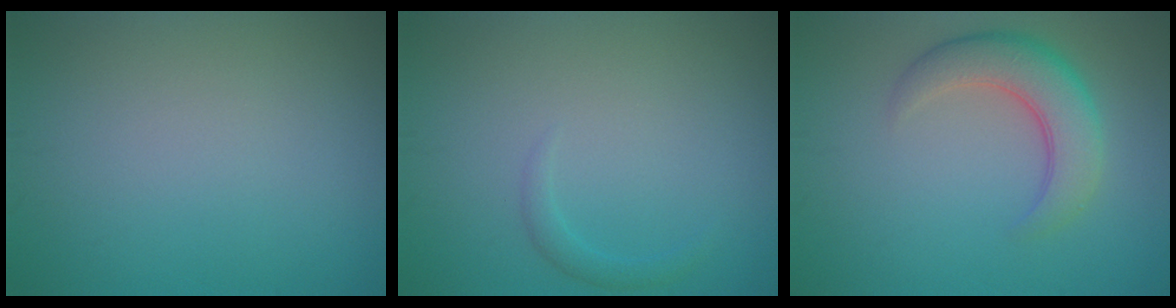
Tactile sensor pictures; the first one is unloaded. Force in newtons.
{"total": 1.0, "press": 1.0, "slide": 0.1}
{"total": 4.9, "press": 4.9, "slide": 0.2}